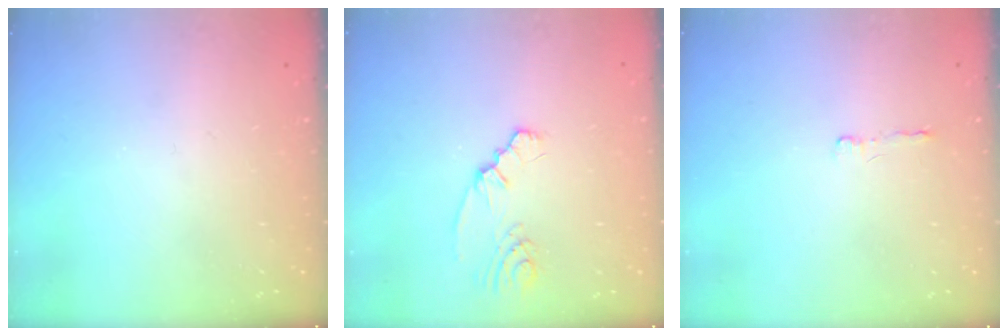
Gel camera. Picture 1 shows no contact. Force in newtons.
{"total": 2.3, "press": 2.3, "slide": 0.5}
{"total": 2.0, "press": 2.0, "slide": 0.5}